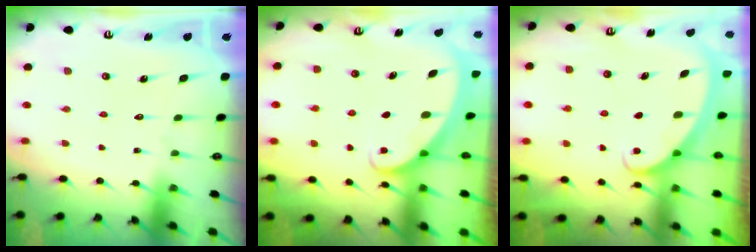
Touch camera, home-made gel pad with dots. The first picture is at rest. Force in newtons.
{"total": 1.8, "press": 1.8, "slide": 0.1}
{"total": 2.2, "press": 2.2, "slide": 0.4}